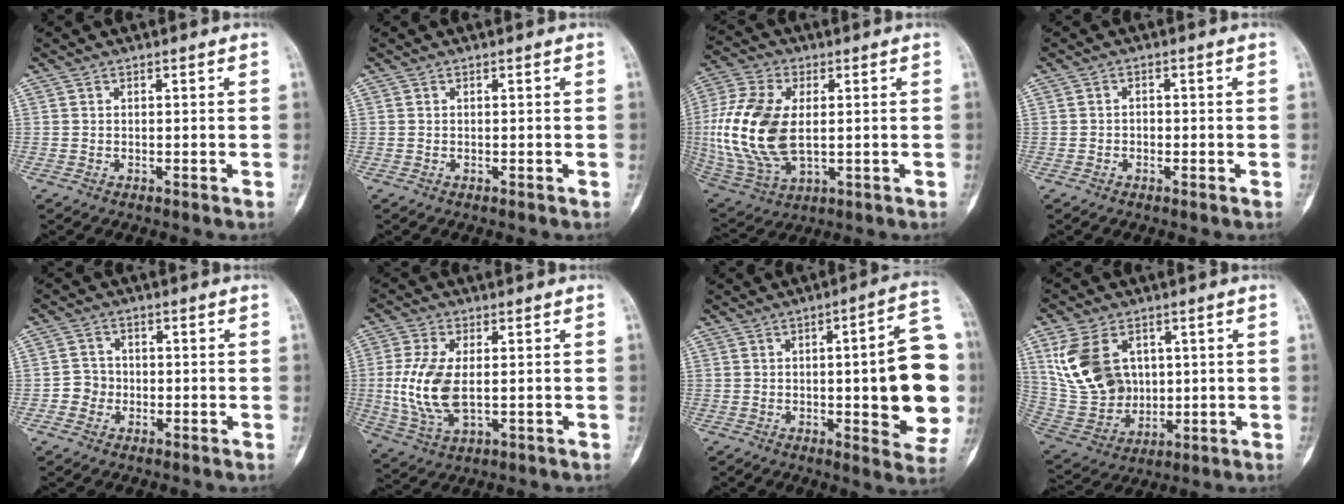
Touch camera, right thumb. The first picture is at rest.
{"total": 0.0}
{"total": 18.6, "force": [0.5, 10.8, 15.1], "torque": [-0.333, -0.007, 0.019]}
{"total": 1.2, "force": [-0.6, 0.9, 0.4], "torque": [0.008, 0.006, -0.014]}
{"total": 3.4, "force": [-1.0, 3.2, 0.7], "torque": [0.009, 0.011, -0.026]}
{"total": 11.0, "force": [0.0, 5.8, 9.4], "torque": [-0.209, -0.008, 0.006]}
{"total": 19.4, "force": [-0.9, 5.6, 18.6], "torque": [-0.204, 0.009, -0.014]}
{"total": 14.9, "force": [4.4, 10.9, 9.1], "torque": [-0.156, -0.011, 0.103]}